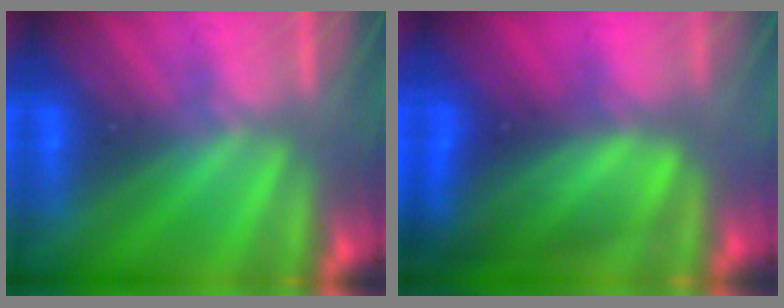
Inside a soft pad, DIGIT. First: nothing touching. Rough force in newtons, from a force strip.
{"total": 8.2}